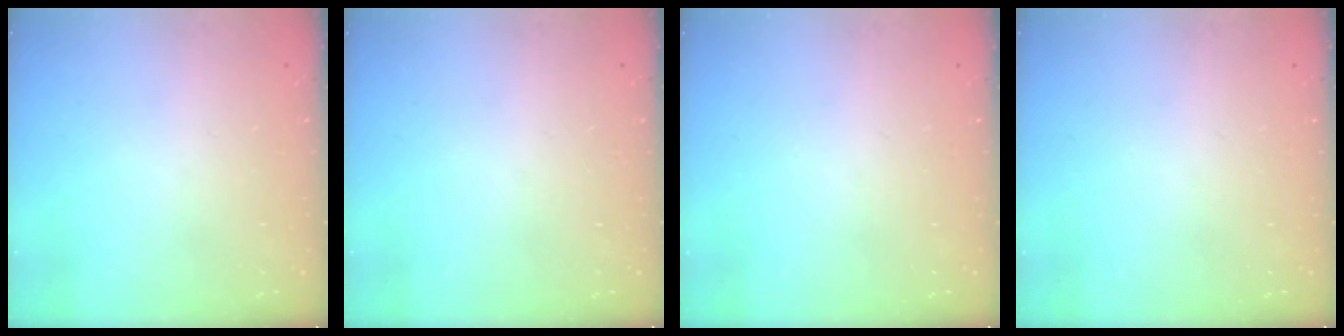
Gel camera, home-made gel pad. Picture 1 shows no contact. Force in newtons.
{"total": 0.0}
{"total": 0.0}
{"total": 0.0}